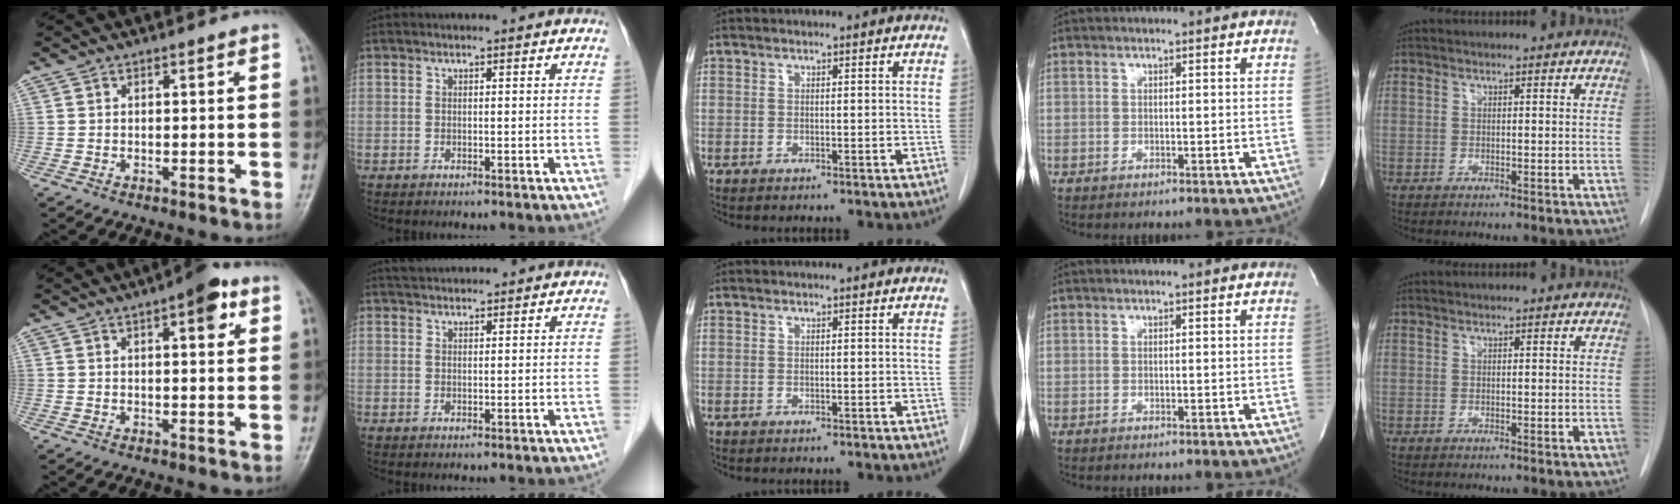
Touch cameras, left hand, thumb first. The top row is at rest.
{"thumb": {"total": 6.1, "force": [2.8, 2.1, 4.9], "torque": [-0.052, -0.004, 0.031]}, "index": {"total": 3.6, "force": [3.4, 0.6, 1.0], "torque": [-0.015, 0.033, 0.056]}}